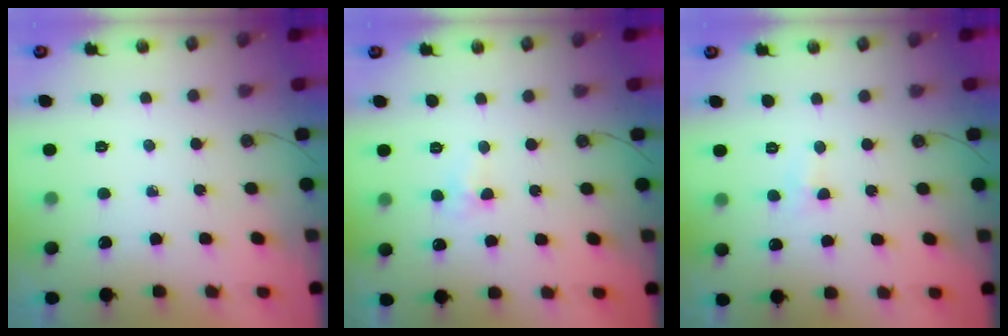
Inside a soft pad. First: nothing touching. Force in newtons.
{"total": 4.3, "press": 4.2, "slide": 0.7}
{"total": 3.6, "press": 3.6, "slide": 0.5}